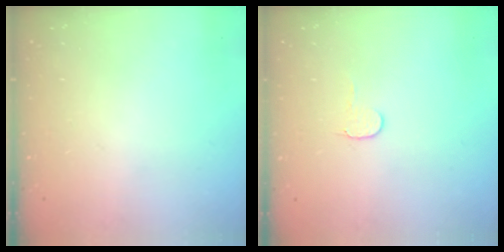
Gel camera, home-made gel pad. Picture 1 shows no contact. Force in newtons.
{"total": 3.6, "press": 3.6, "slide": 0.4}